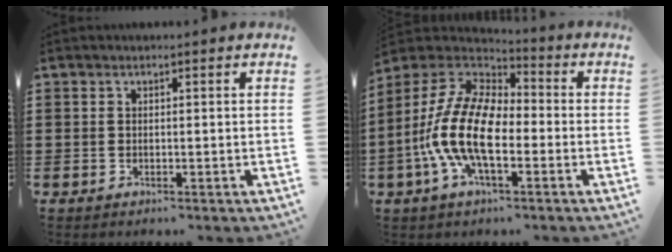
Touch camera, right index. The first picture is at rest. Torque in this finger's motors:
{"motor_torque": [2.14, 0.00, 1.05, 0.21]}